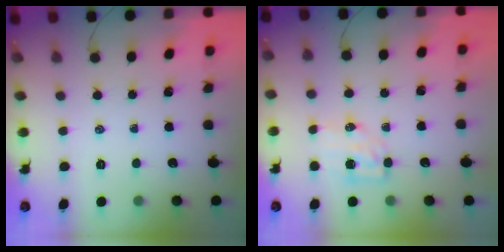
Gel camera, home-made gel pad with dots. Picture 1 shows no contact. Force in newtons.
{"total": 5.4, "press": 5.4, "slide": 0.4}